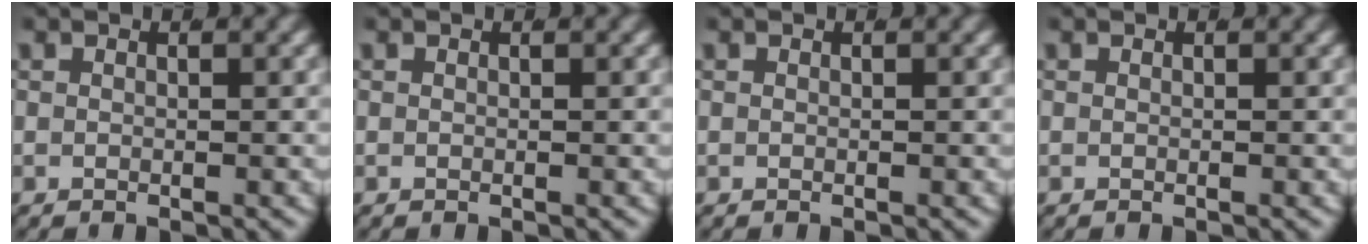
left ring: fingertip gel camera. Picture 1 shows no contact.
{"total": 0.0}
{"total": 0.0}
{"total": 0.0}